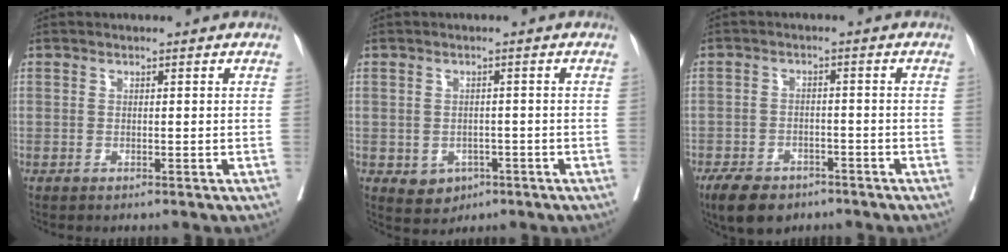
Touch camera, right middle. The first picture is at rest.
{"total": 3.7, "force": [-1.5, 3.0, 1.5], "torque": [-0.017, 0.002, -0.010]}
{"total": 7.3, "force": [-5.4, 3.7, 3.3], "torque": [-0.056, -0.003, -0.085]}